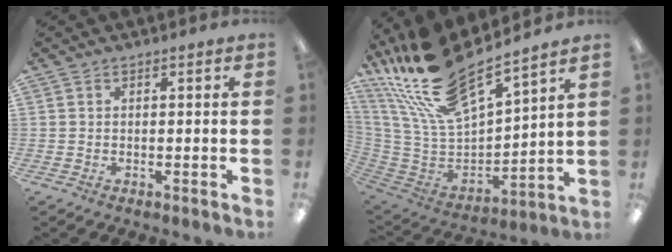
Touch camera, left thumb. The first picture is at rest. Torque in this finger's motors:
{"motor_torque": [0.36, 0.16, 1.42, -1.35, 0.27]}